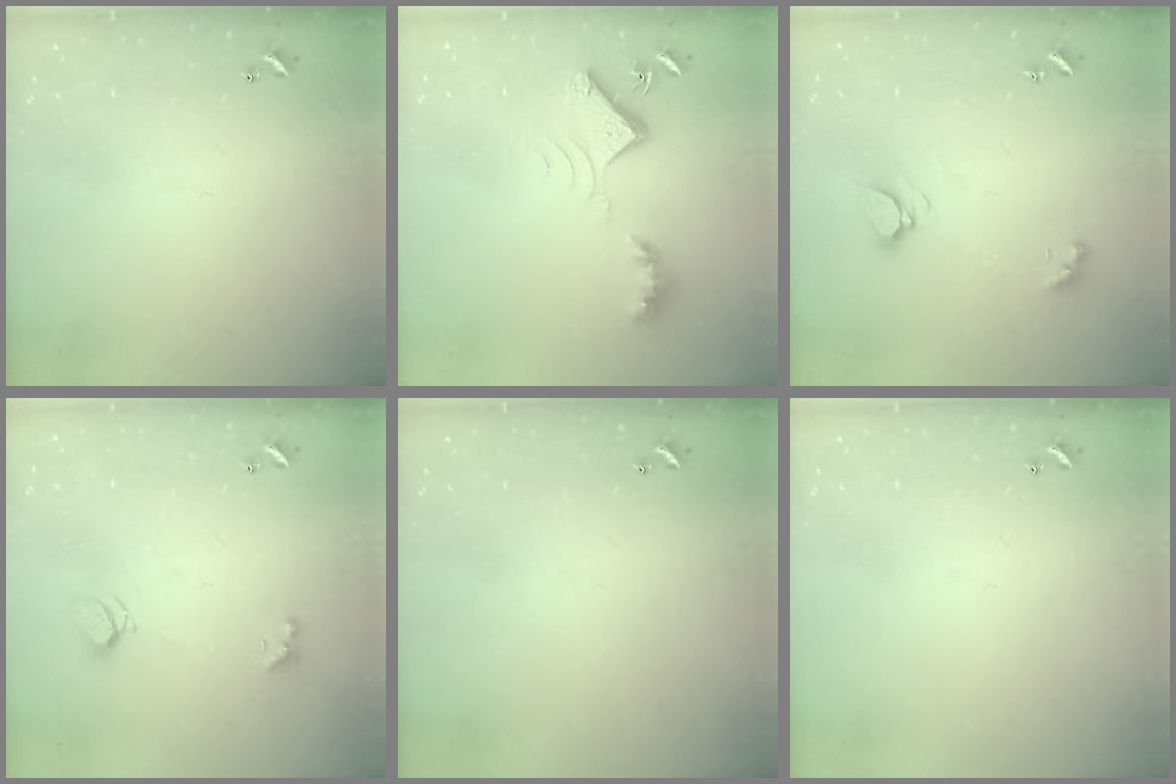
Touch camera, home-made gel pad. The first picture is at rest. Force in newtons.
{"total": 8.2, "press": 8.1, "slide": 0.8}
{"total": 4.3, "press": 4.2, "slide": 0.4}
{"total": 2.5, "press": 2.5, "slide": 0.6}
{"total": 0.0}
{"total": 0.0}